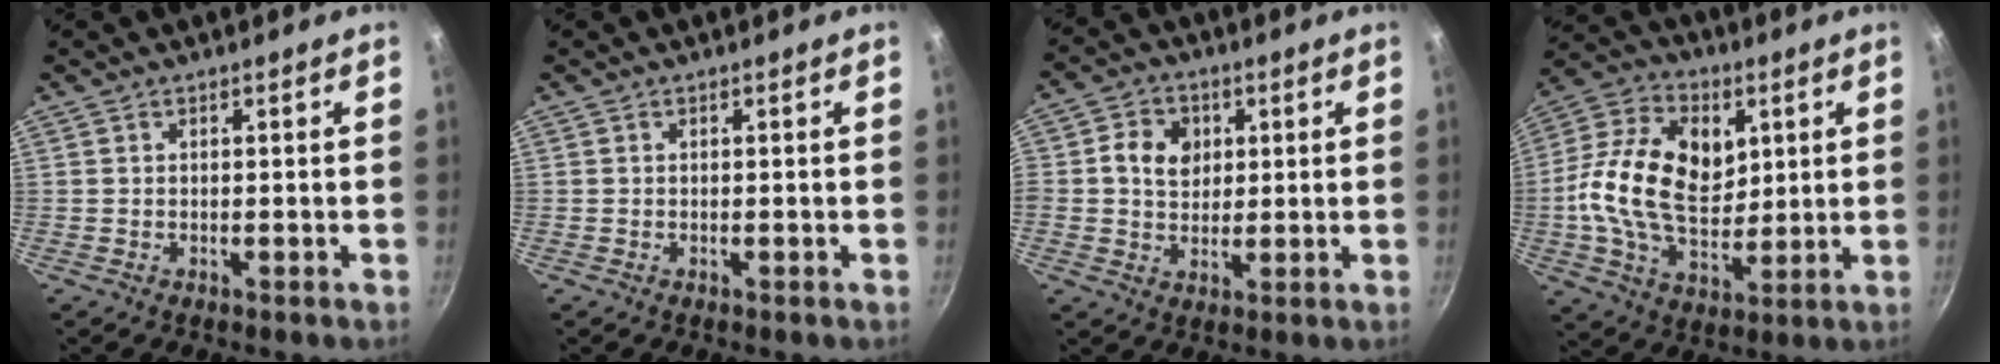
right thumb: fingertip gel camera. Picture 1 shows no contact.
{"total": 0.0}
{"total": 7.0, "force": [1.5, 6.0, 3.3], "torque": [-0.032, -0.005, 0.013]}
{"total": 19.3, "force": [2.9, 12.8, 14.1], "torque": [-0.237, 0.002, 0.040]}